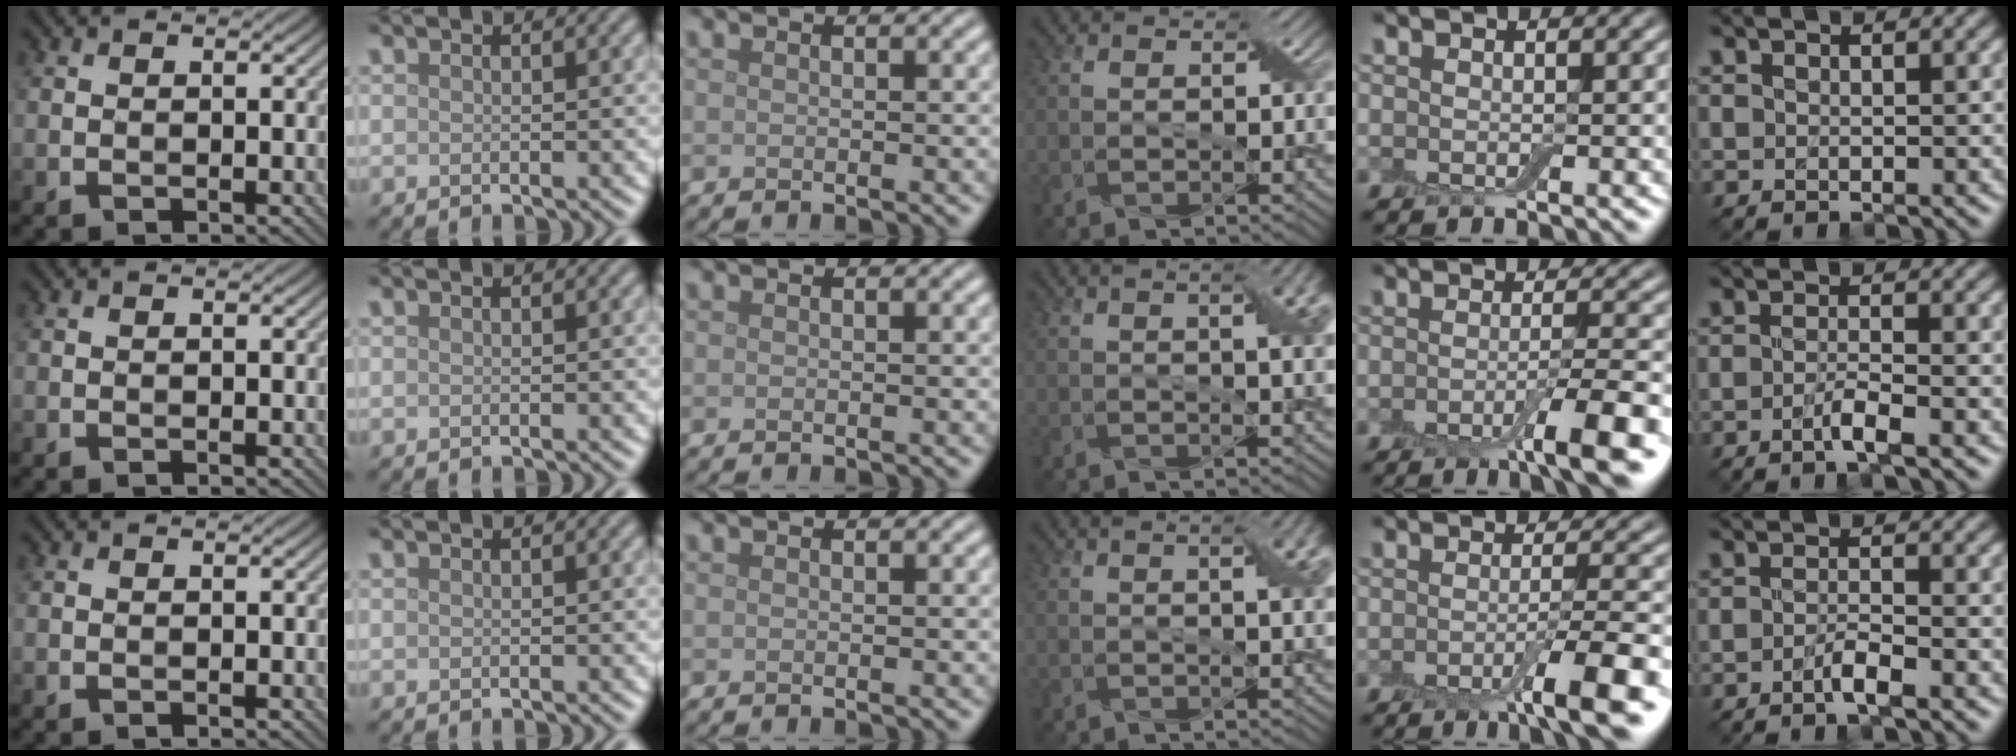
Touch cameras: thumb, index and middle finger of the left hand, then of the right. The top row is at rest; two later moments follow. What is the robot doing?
{"motion": "wrap", "object": "cling film"}